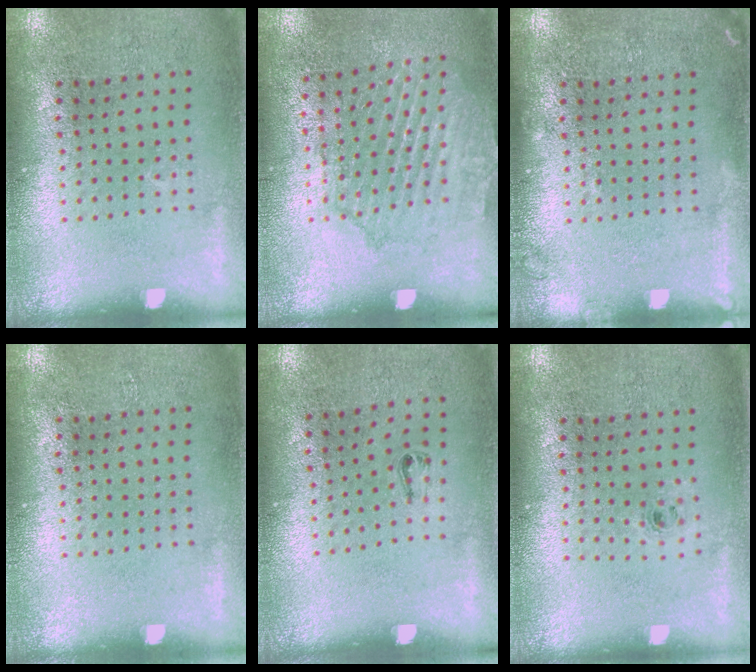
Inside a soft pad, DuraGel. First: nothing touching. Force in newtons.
{"total": 1.6, "press": 1.5, "slide": 0.4}
{"total": 0.9, "press": 0.9, "slide": 0.2}
{"total": 0.0}
{"total": 0.5, "press": 0.3, "slide": 0.5}
{"total": 0.5, "press": 0.3, "slide": 0.4}